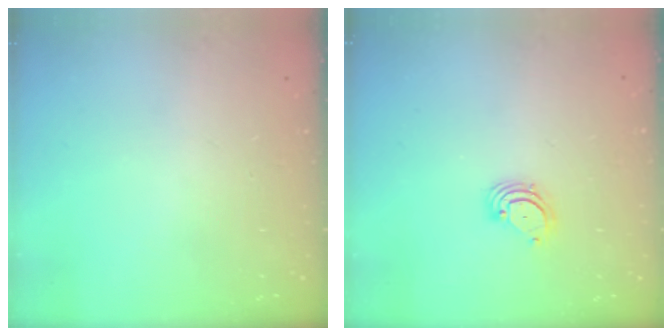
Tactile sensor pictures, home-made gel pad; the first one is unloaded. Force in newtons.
{"total": 3.5, "press": 3.5, "slide": 0.4}